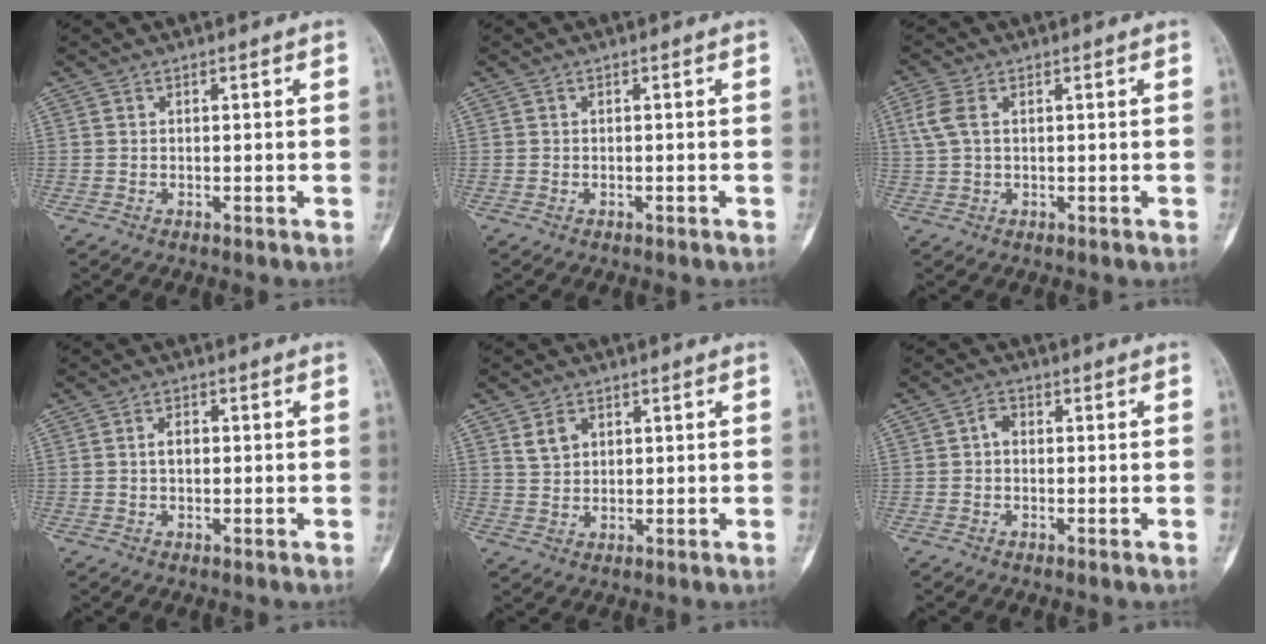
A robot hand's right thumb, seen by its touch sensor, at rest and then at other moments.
{"total": 0.0}
{"total": 4.3, "force": [1.1, 2.5, 3.4], "torque": [-0.096, 0.013, 0.023]}
{"total": 2.3, "force": [0.1, 1.4, 1.9], "torque": [-0.030, 0.006, -0.001]}
{"total": 3.8, "force": [1.7, 2.7, 1.9], "torque": [-0.025, -0.006, 0.037]}
{"total": 1.9, "force": [-0.1, 1.3, 1.4], "torque": [-0.016, 0.006, -0.009]}